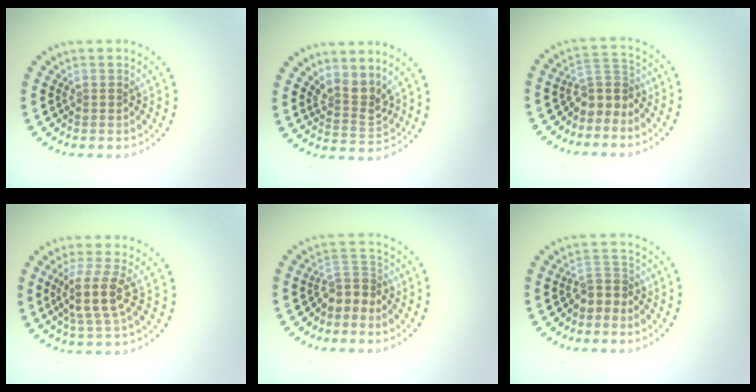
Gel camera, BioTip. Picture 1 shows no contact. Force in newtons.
{"total": 2.7, "press": 2.0, "slide": 1.9}
{"total": 2.9, "press": 1.9, "slide": 2.1}
{"total": 3.7, "press": 3.0, "slide": 2.3}
{"total": 2.8, "press": 2.1, "slide": 1.9}
{"total": 2.0, "press": 1.5, "slide": 1.3}